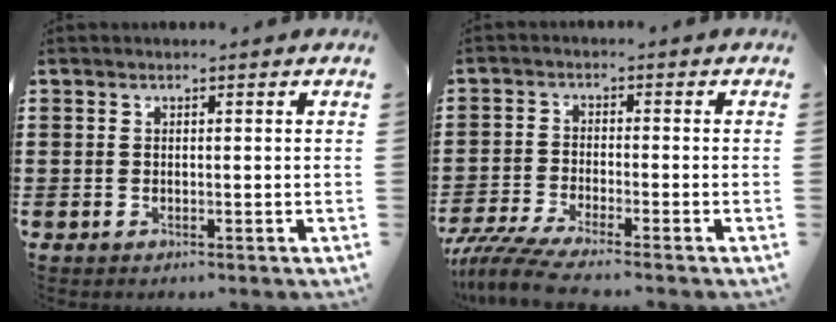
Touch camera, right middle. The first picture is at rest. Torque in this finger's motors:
{"motor_torque": [1.45, -0.69, 0.27, 0.18]}